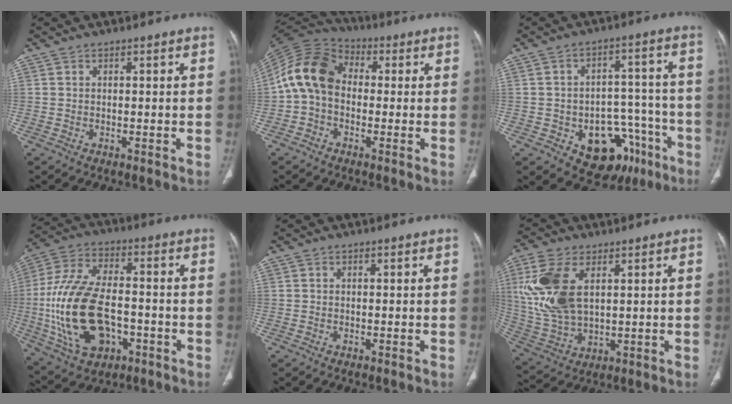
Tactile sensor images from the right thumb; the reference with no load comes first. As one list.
[{"total": 12.2, "force": [-0.3, 9.1, 8.1], "torque": [-0.150, 0.032, -0.022]}, {"total": 15.8, "force": [-7.7, 10.3, 9.1], "torque": [-0.075, 0.063, -0.096]}, {"total": 21.5, "force": [-4.1, 12.5, 17.0], "torque": [-0.342, 0.016, -0.062]}, {"total": 0.0}, {"total": 14.9, "force": [4.1, 8.3, 11.6], "torque": [-0.256, -0.008, 0.092]}]